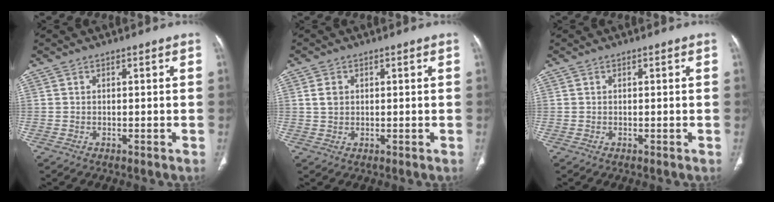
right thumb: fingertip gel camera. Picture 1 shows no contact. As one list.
[{"total": 2.3, "force": [0.6, 1.8, 1.3], "torque": [-0.021, -0.001, 0.015]}, {"total": 0.0}]